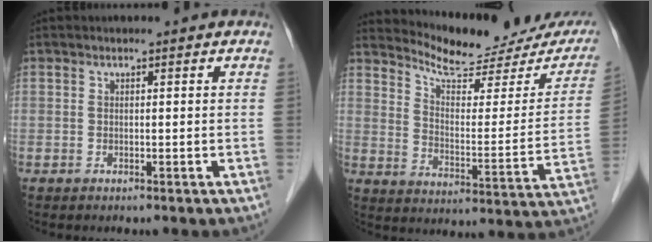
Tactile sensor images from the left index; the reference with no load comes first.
{"total": 17.7, "force": [16.4, 3.9, 5.4], "torque": [-0.069, -0.055, 0.207]}